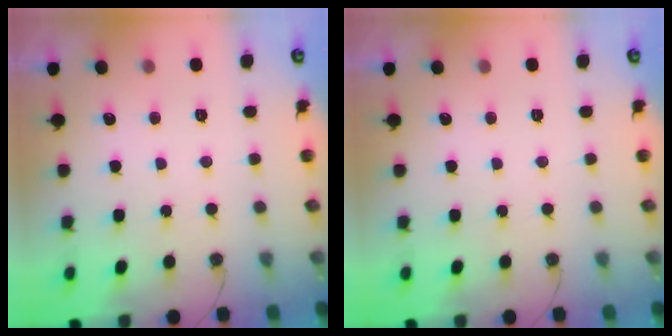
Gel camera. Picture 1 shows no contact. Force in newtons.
{"total": 0.0}